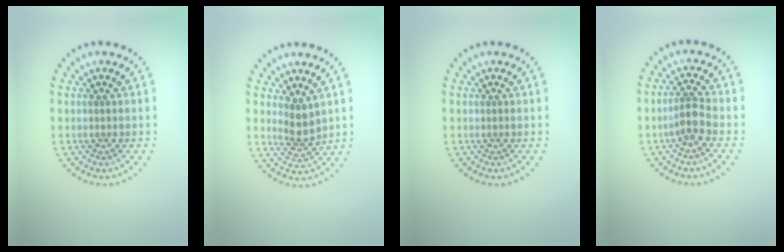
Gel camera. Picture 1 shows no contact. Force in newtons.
{"total": 2.4, "press": 1.9, "slide": 1.5}
{"total": 0.0}
{"total": 2.3, "press": 1.9, "slide": 1.3}